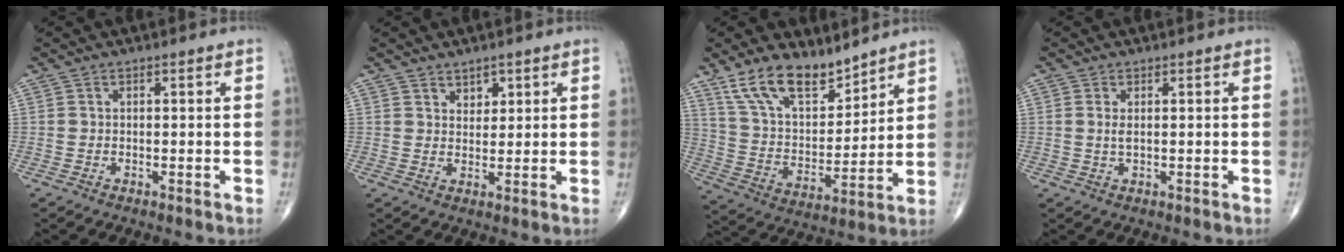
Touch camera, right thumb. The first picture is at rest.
{"total": 2.6, "force": [1.8, 1.7, 0.9], "torque": [0.003, -0.013, 0.030]}
{"total": 14.6, "force": [10.9, 6.3, 7.4], "torque": [-0.107, -0.062, 0.214]}
{"total": 1.6, "force": [0.3, 0.6, 1.5], "torque": [-0.032, -0.005, 0.010]}